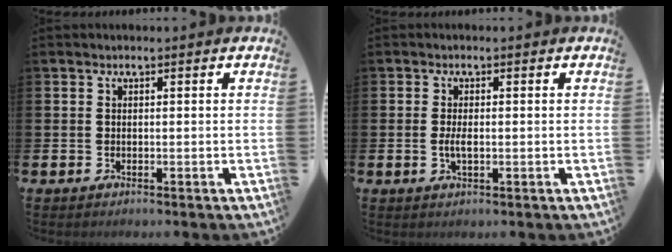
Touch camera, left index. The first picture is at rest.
{"total": 2.1, "force": [-0.2, 0.8, 1.9], "torque": [-0.030, -0.001, -0.005]}